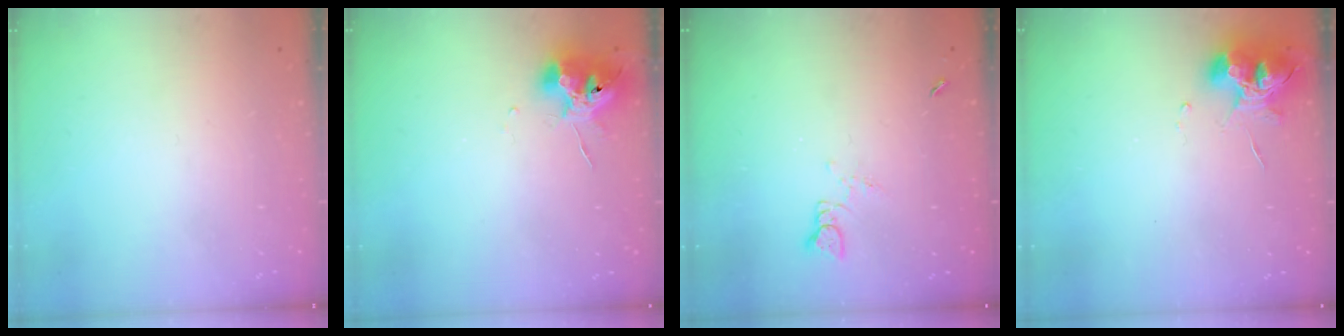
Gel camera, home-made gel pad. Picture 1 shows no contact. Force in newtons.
{"total": 10.0, "press": 10.0, "slide": 0.4}
{"total": 1.0, "press": 1.0, "slide": 0.1}
{"total": 10.7, "press": 10.6, "slide": 1.4}